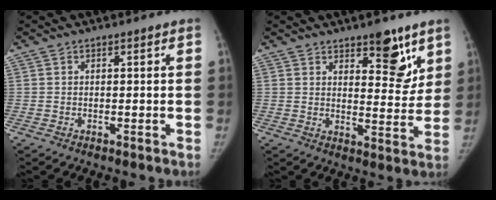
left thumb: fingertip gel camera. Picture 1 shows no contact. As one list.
[{"total": 9.7, "force": [6.1, 4.2, 6.2], "torque": [-0.044, -0.041, 0.090]}]